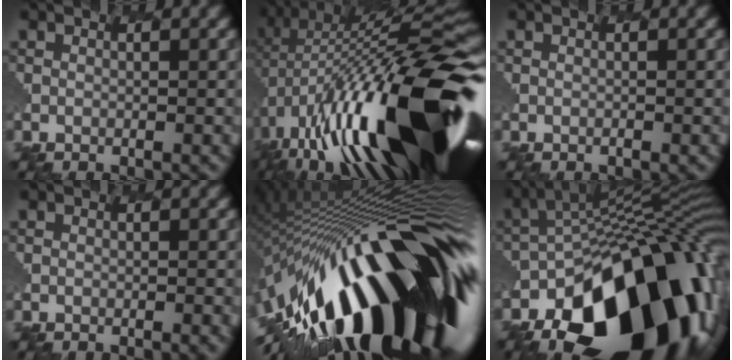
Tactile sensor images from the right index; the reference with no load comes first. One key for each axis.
{"total": 19.3, "fx": -4.0, "fy": 7.6, "fz": 17.3, "tx": -0.290, "ty": -0.011, "tz": -0.069}
{"total": 0.0}
{"total": 1.1, "fx": -0.1, "fy": 0.4, "fz": 1.0, "tx": -0.009, "ty": 0.003, "tz": -0.006}
{"total": 19.0, "fx": -5.5, "fy": 8.2, "fz": 16.2, "tx": -0.269, "ty": -0.019, "tz": -0.113}
{"total": 18.5, "fx": -10.3, "fy": 9.4, "fz": 12.1, "tx": -0.195, "ty": -0.031, "tz": -0.155}